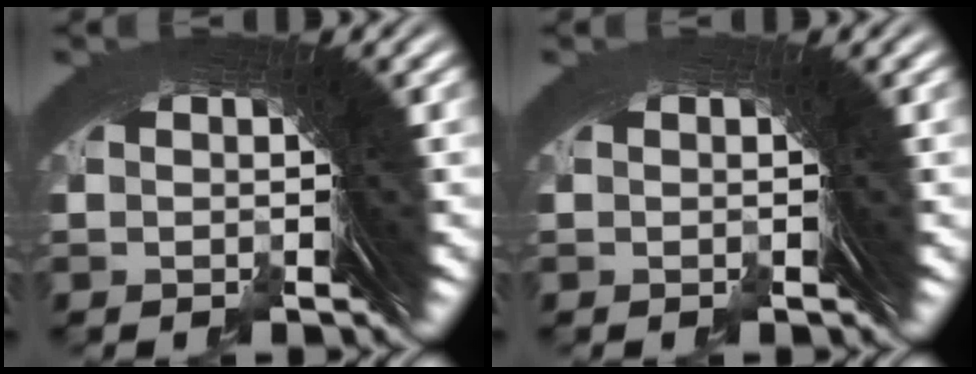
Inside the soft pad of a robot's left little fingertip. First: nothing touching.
{"total": 0.0}